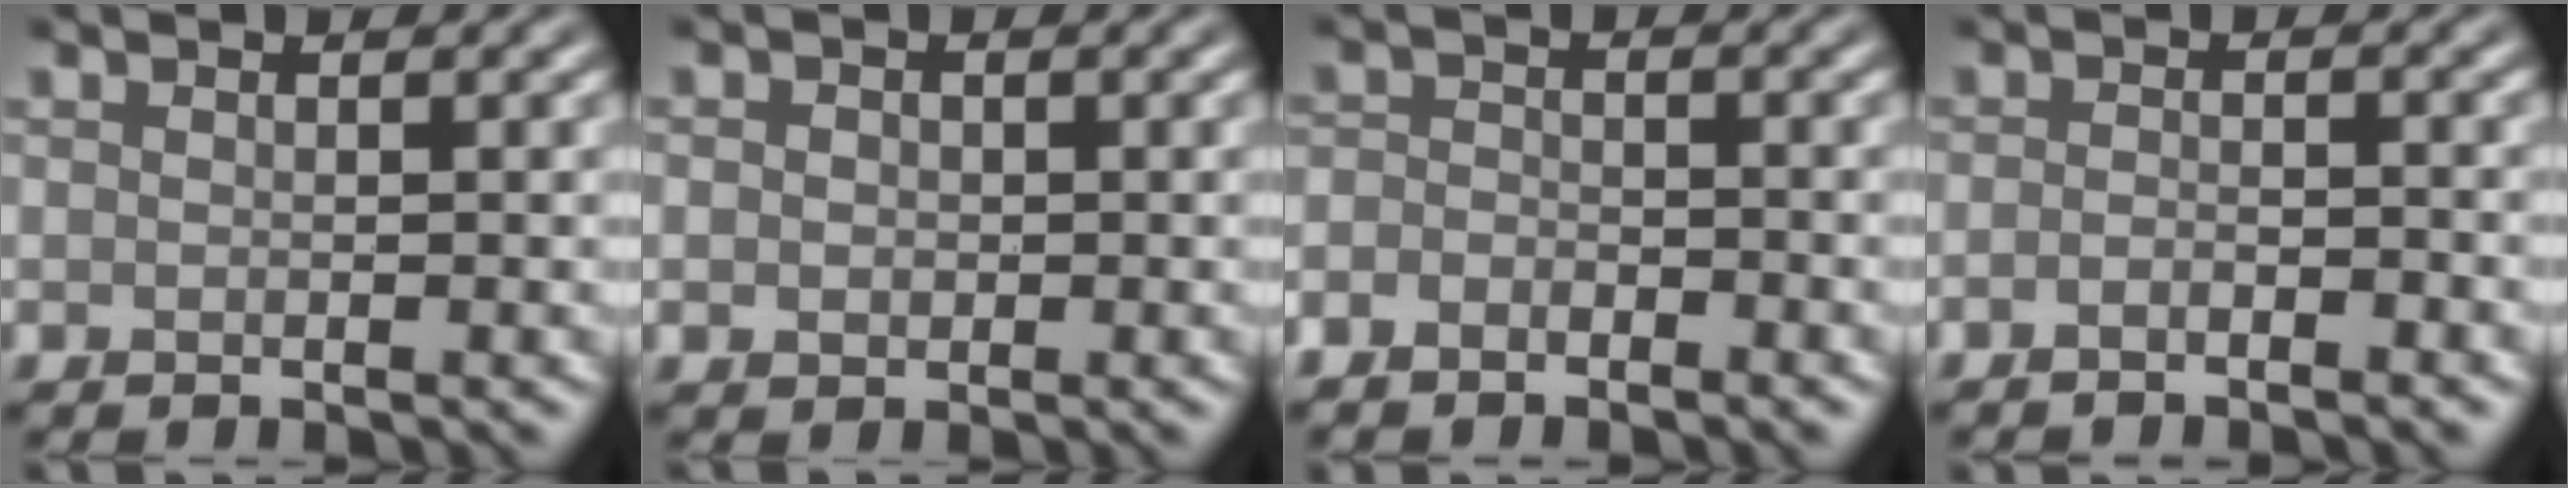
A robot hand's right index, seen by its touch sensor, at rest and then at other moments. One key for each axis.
{"total": 1.6, "fx": 0.1, "fy": 1.4, "fz": 0.7, "tx": -0.005, "ty": 0.006, "tz": -0.005}
{"total": 2.2, "fx": -1.7, "fy": 1.2, "fz": 0.8, "tx": -0.013, "ty": 0.001, "tz": -0.038}
{"total": 1.8, "fx": -1.3, "fy": 0.3, "fz": 1.2, "tx": -0.022, "ty": 0.001, "tz": -0.025}